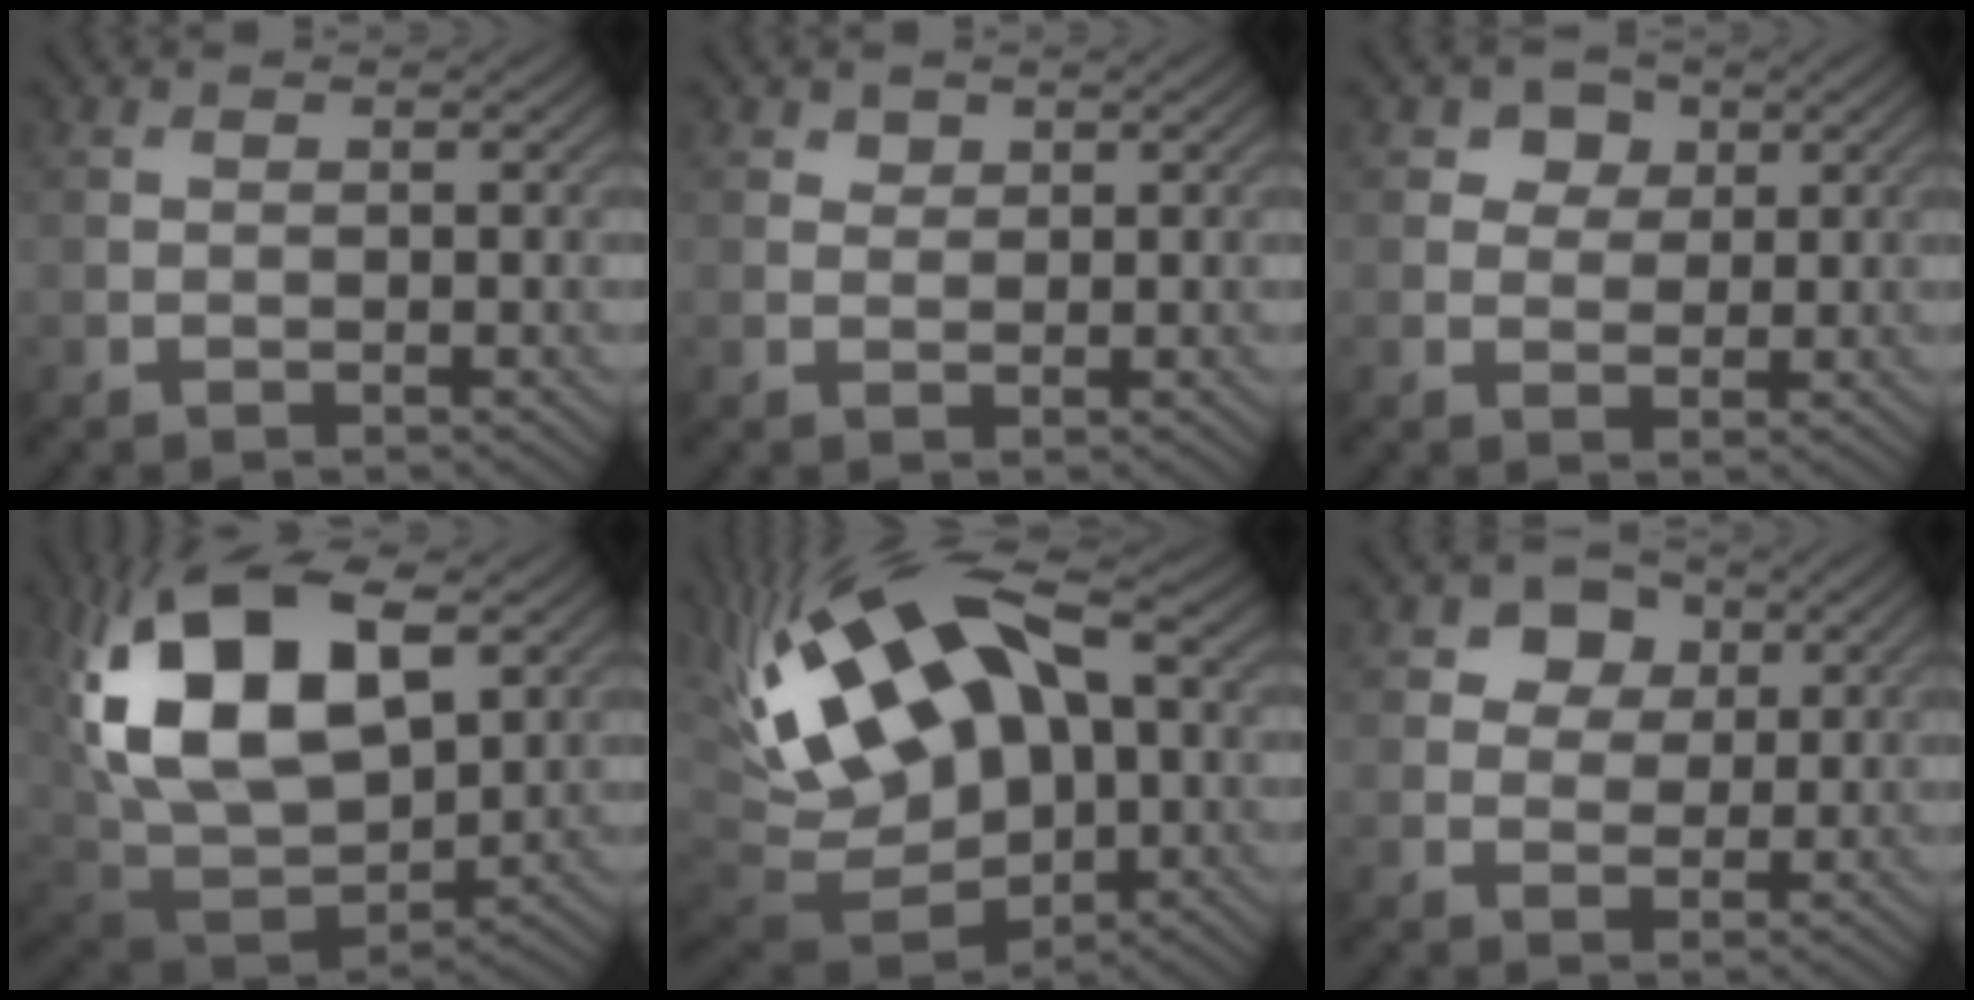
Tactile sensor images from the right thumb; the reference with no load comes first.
{"total": 1.0, "force": [0.7, 0.7, 0.2], "torque": [-0.002, -0.004, 0.014]}
{"total": 3.3, "force": [1.5, 2.6, 1.3], "torque": [-0.024, -0.004, 0.024]}
{"total": 18.7, "force": [5.8, 11.0, 13.9], "torque": [-0.283, 0.011, 0.111]}
{"total": 19.3, "force": [3.1, 10.9, 15.6], "torque": [-0.304, 0.009, 0.058]}
{"total": 4.7, "force": [2.1, 3.7, 2.0], "torque": [-0.037, -0.006, 0.032]}